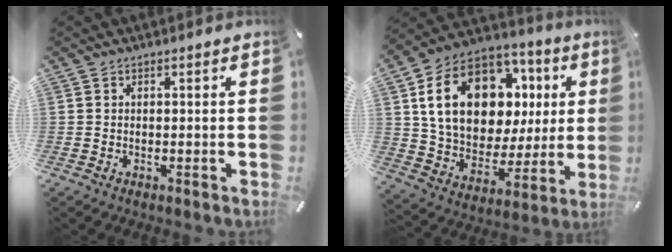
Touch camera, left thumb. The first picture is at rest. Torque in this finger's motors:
{"motor_torque": [2.50, 2.51, 2.15, -0.62, 0.66]}